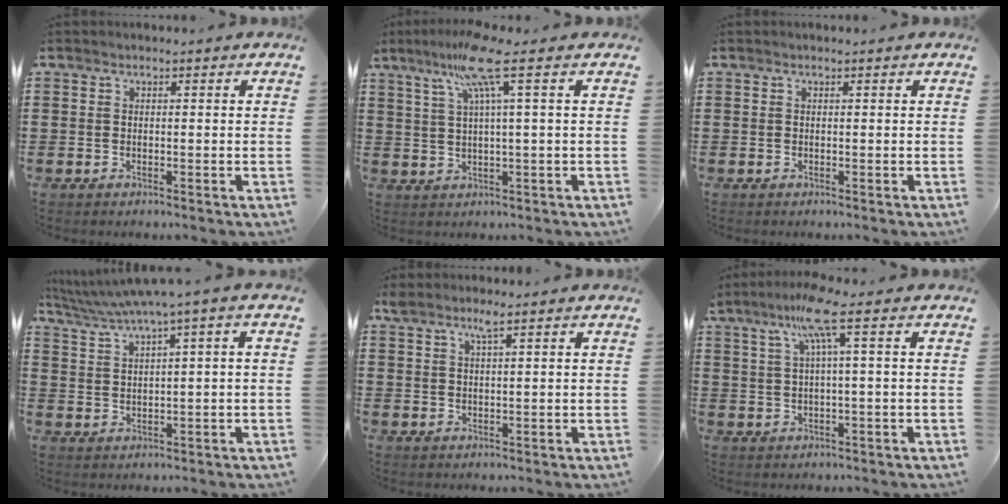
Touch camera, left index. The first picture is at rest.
{"total": 8.9, "force": [4.1, 0.1, 7.9], "torque": [-0.170, 0.002, 0.065]}
{"total": 0.0}
{"total": 4.3, "force": [2.7, -0.3, 3.3], "torque": [-0.069, -0.012, 0.044]}
{"total": 2.4, "force": [1.7, -0.1, 1.6], "torque": [-0.037, -0.002, 0.030]}
{"total": 7.4, "force": [3.2, 0.1, 6.7], "torque": [-0.137, 0.005, 0.051]}